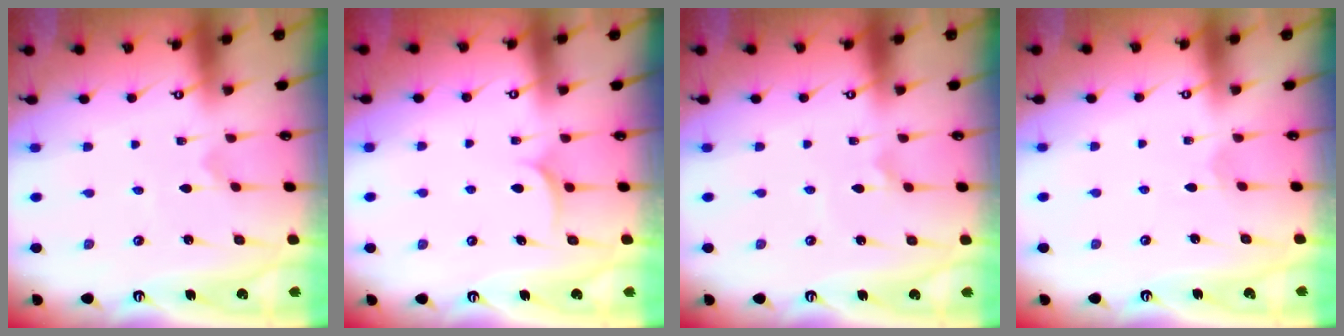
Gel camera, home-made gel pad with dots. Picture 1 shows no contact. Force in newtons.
{"total": 5.7, "press": 5.7, "slide": 0.3}
{"total": 3.0, "press": 3.0, "slide": 0.2}
{"total": 2.1, "press": 2.1, "slide": 0.3}